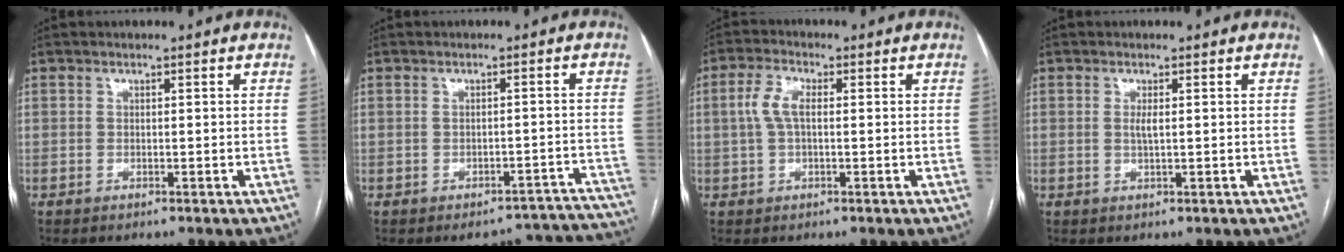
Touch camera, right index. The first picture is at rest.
{"total": 13.4, "force": [-13.1, 2.3, 1.5], "torque": [0.019, 0.029, -0.134]}
{"total": 4.5, "force": [0.5, 1.9, 4.0], "torque": [-0.097, 0.016, 0.012]}
{"total": 1.3, "force": [0.2, 0.1, 1.3], "torque": [-0.032, -0.001, 0.004]}